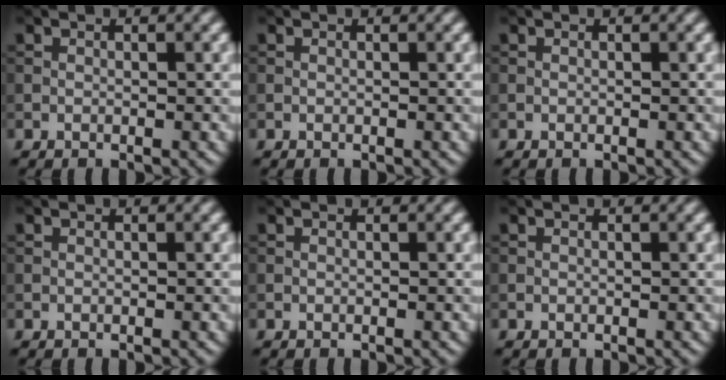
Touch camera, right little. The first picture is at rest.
{"total": 0.0}
{"total": 0.0}
{"total": 0.0}
{"total": 0.0}
{"total": 0.0}